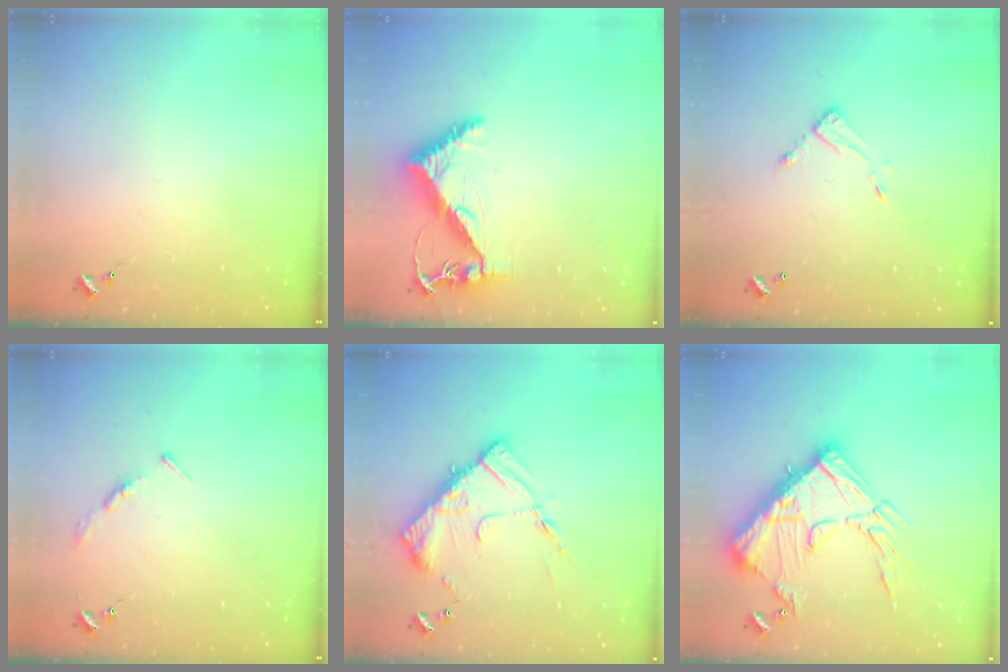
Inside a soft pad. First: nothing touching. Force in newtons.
{"total": 6.8, "press": 6.8, "slide": 0.9}
{"total": 7.3, "press": 7.3, "slide": 0.3}
{"total": 3.5, "press": 3.5, "slide": 0.3}
{"total": 14.5, "press": 14.5, "slide": 1.3}
{"total": 24.8, "press": 24.7, "slide": 2.3}